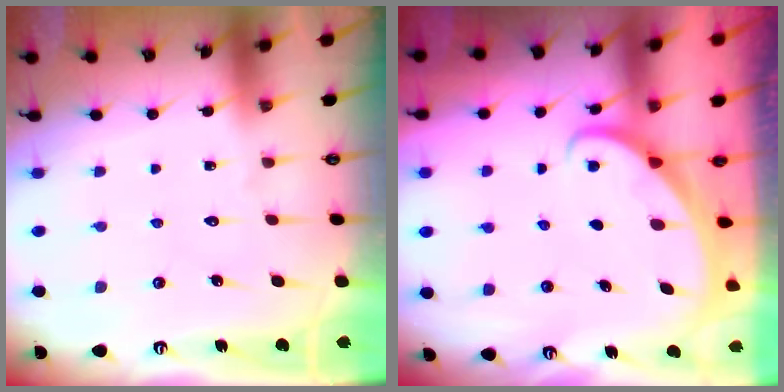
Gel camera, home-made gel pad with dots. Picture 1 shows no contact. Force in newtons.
{"total": 1.2, "press": 1.2, "slide": 0.0}